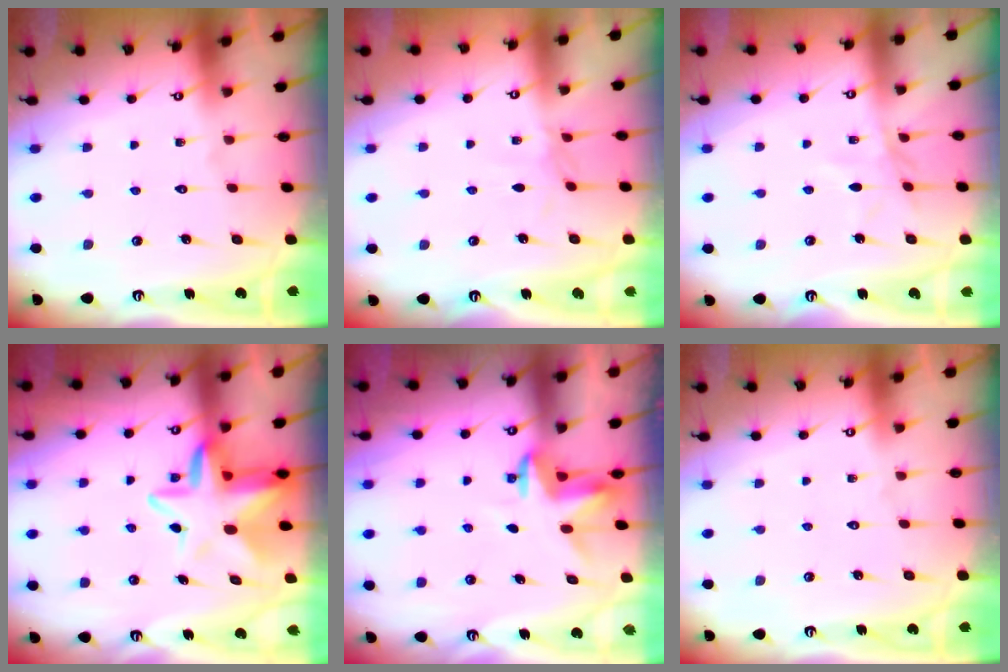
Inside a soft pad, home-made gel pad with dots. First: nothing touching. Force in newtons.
{"total": 2.3, "press": 2.3, "slide": 0.5}
{"total": 5.2, "press": 5.1, "slide": 0.6}
{"total": 10.4, "press": 10.0, "slide": 2.9}
{"total": 4.0, "press": 4.0, "slide": 0.2}
{"total": 0.0}